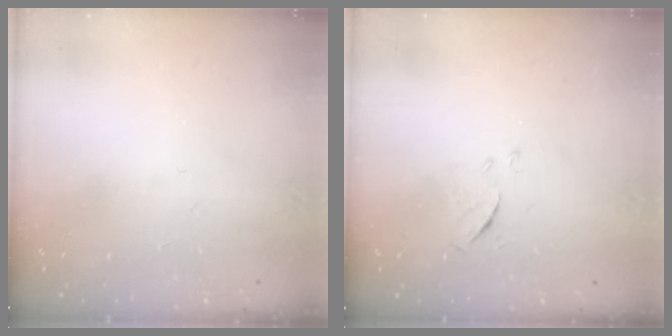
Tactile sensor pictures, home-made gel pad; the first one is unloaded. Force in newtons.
{"total": 5.9, "press": 5.9, "slide": 0.5}